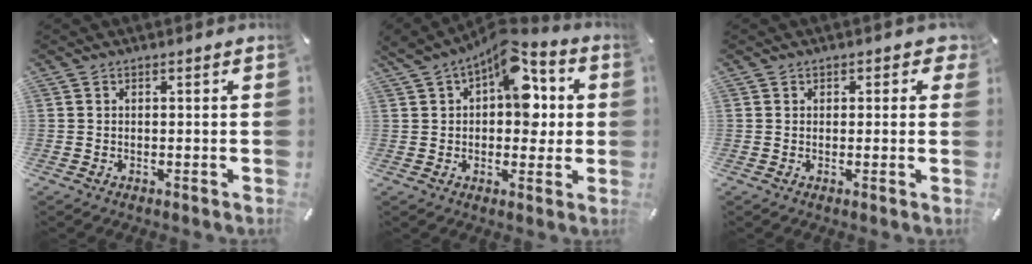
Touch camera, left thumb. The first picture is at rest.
{"total": 13.1, "force": [4.5, 8.1, 9.3], "torque": [-0.117, -0.018, 0.077]}
{"total": 1.8, "force": [0.7, 1.5, 0.8], "torque": [0.008, -0.003, 0.004]}